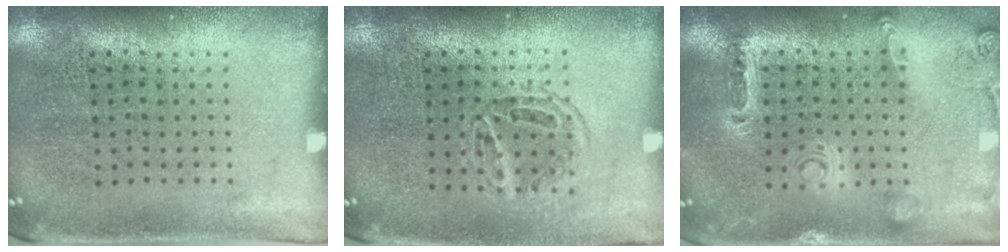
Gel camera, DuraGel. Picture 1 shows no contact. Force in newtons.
{"total": 1.2, "press": 1.0, "slide": 0.6}
{"total": 0.8, "press": 0.7, "slide": 0.3}